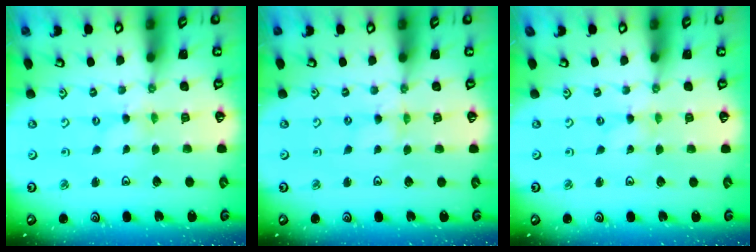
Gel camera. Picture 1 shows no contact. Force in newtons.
{"total": 1.7, "press": 1.7, "slide": 0.2}
{"total": 0.0}